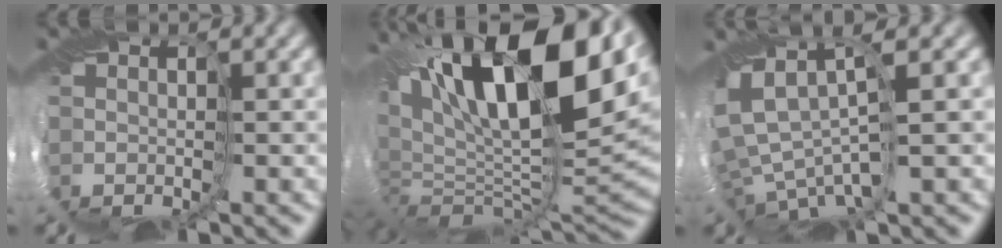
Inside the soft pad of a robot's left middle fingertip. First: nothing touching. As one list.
[{"total": 16.6, "force": [4.7, 7.5, 14.0], "torque": [-0.257, 0.014, 0.101]}, {"total": 4.5, "force": [0.8, 2.1, 3.9], "torque": [-0.092, -0.001, 0.033]}]